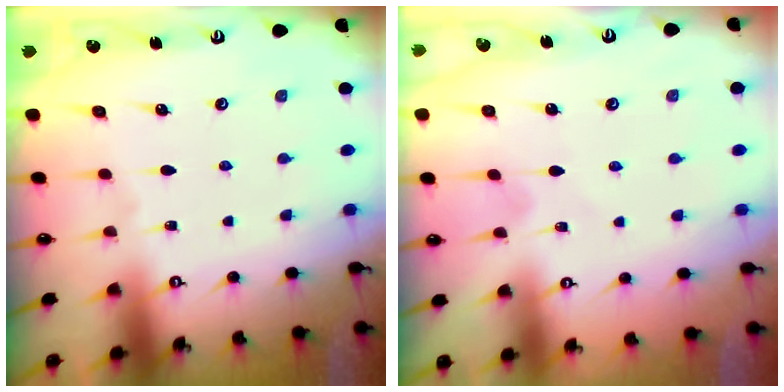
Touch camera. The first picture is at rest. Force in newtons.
{"total": 2.2, "press": 2.2, "slide": 0.3}